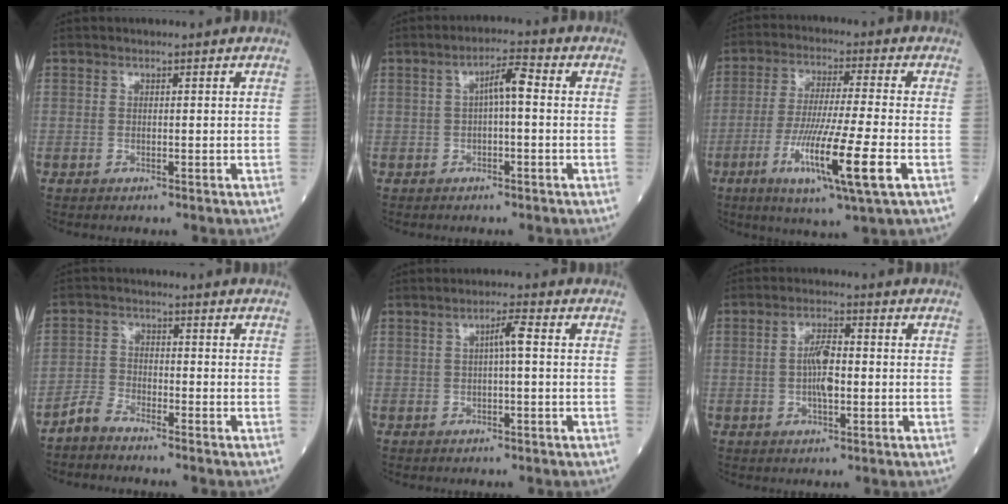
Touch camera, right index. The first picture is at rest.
{"total": 3.8, "force": [0.4, 0.8, 3.7], "torque": [-0.056, 0.017, 0.002]}
{"total": 13.4, "force": [-4.8, -0.2, 12.5], "torque": [-0.234, -0.027, -0.086]}
{"total": 3.0, "force": [-2.9, 0.7, 0.4], "torque": [-0.007, -0.003, -0.062]}
{"total": 2.6, "force": [0.5, 0.3, 2.5], "torque": [-0.040, 0.010, 0.007]}
{"total": 5.0, "force": [-0.3, 1.4, 4.7], "torque": [-0.092, 0.005, -0.008]}